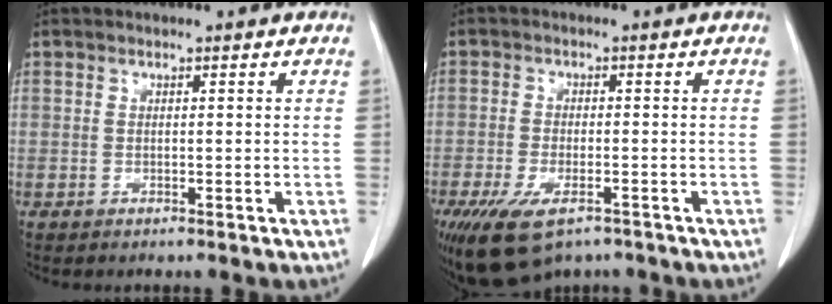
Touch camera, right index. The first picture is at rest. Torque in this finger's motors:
{"motor_torque": [1.07, -0.92, 0.49, 0.11]}